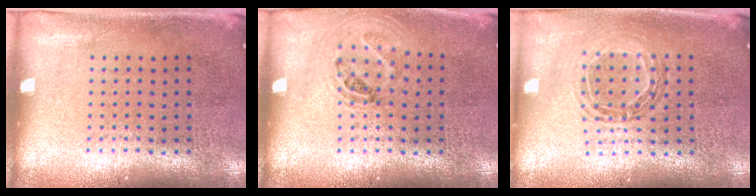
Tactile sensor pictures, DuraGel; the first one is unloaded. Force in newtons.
{"total": 1.0, "press": 1.0, "slide": 0.2}
{"total": 0.9, "press": 0.9, "slide": 0.1}